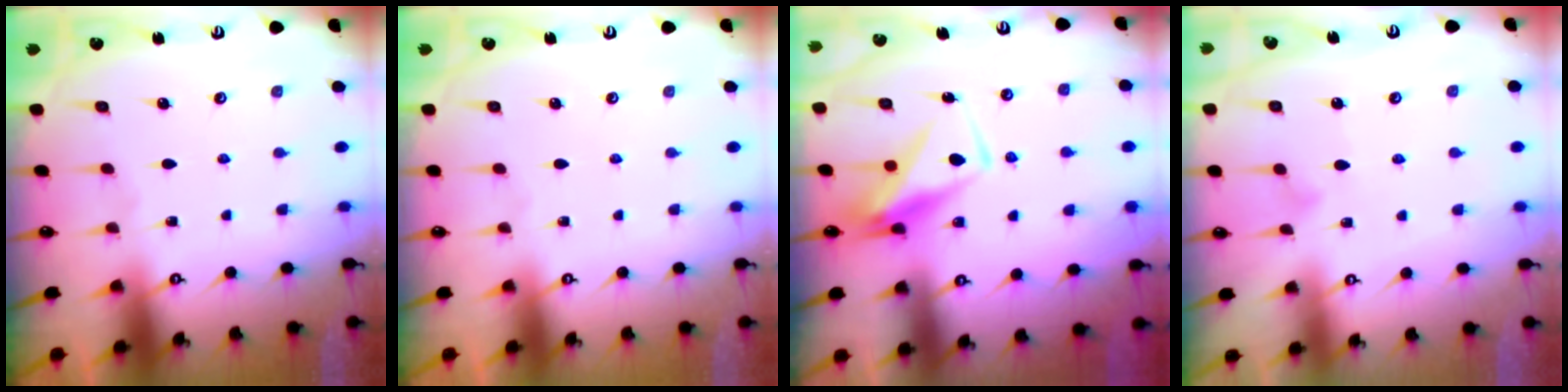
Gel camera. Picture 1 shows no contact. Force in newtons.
{"total": 0.0}
{"total": 7.5, "press": 7.4, "slide": 1.5}
{"total": 4.8, "press": 4.8, "slide": 0.4}